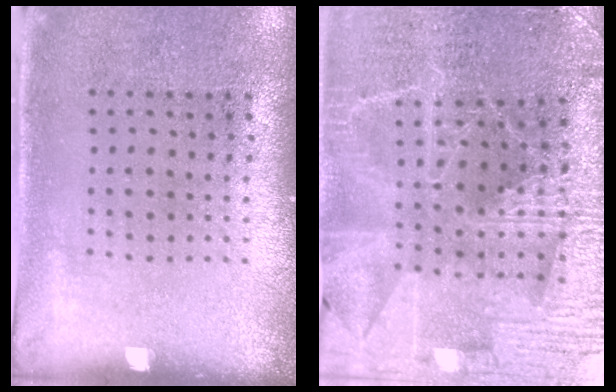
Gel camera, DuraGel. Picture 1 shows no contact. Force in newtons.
{"total": 3.6, "press": 3.5, "slide": 0.7}